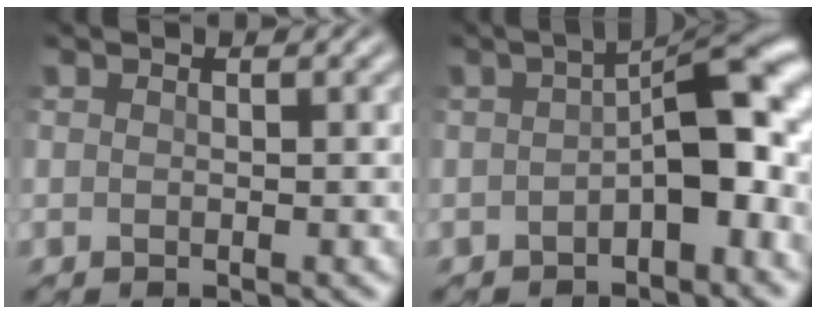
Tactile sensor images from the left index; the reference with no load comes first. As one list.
[{"total": 9.3, "force": [-0.6, 4.0, 8.4], "torque": [-0.116, 0.019, -0.017]}]